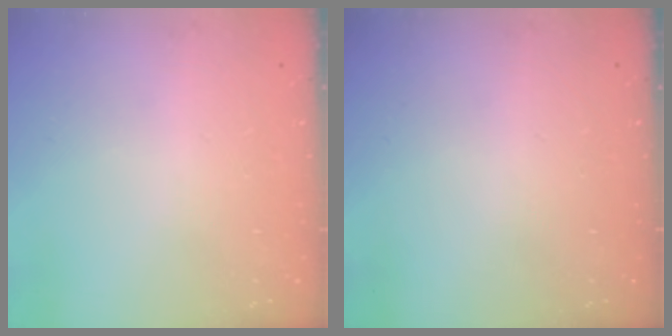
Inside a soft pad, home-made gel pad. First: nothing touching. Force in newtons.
{"total": 0.0}